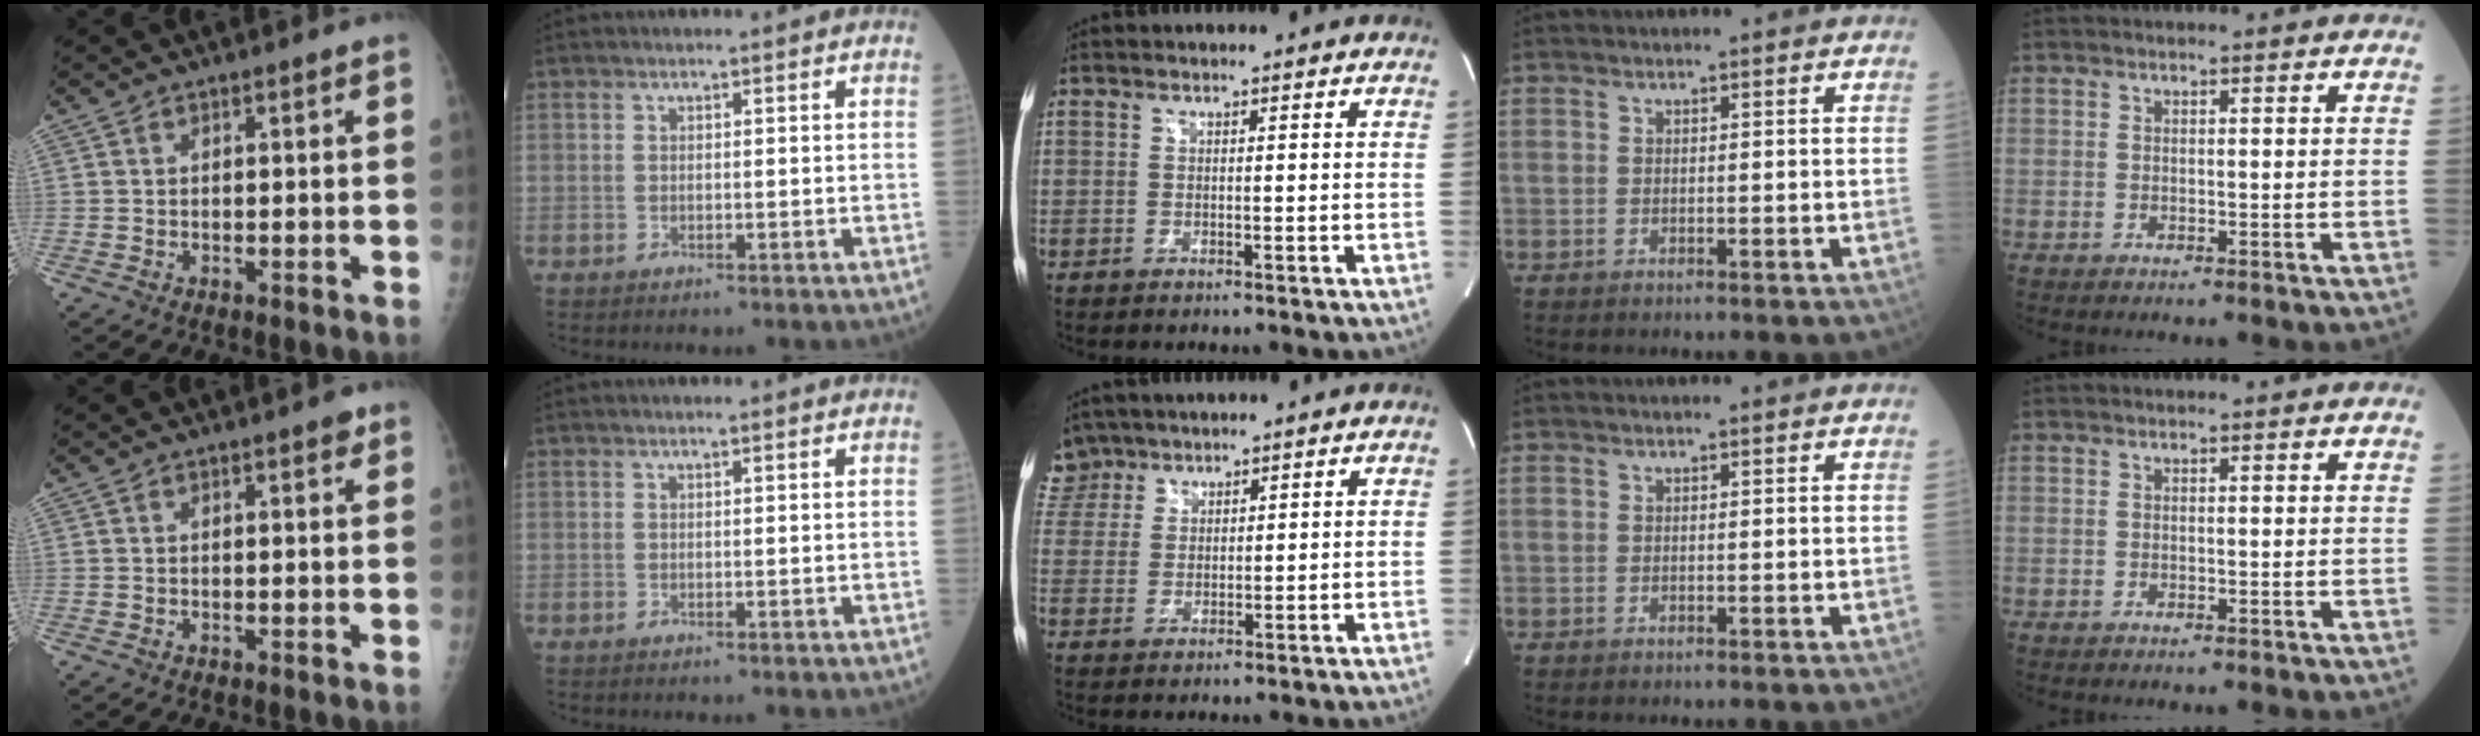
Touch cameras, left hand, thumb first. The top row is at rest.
{"thumb": {"total": 1.7, "force": [1.0, 0.5, 1.2], "torque": [-0.013, -0.002, 0.011]}, "index": {"total": 0.6, "force": [0.6, 0.0, 0.2], "torque": [-0.008, 0.005, 0.008]}, "middle": {"total": 5.9, "force": [4.9, 3.2, -0.5], "torque": [0.013, 0.008, 0.100]}}